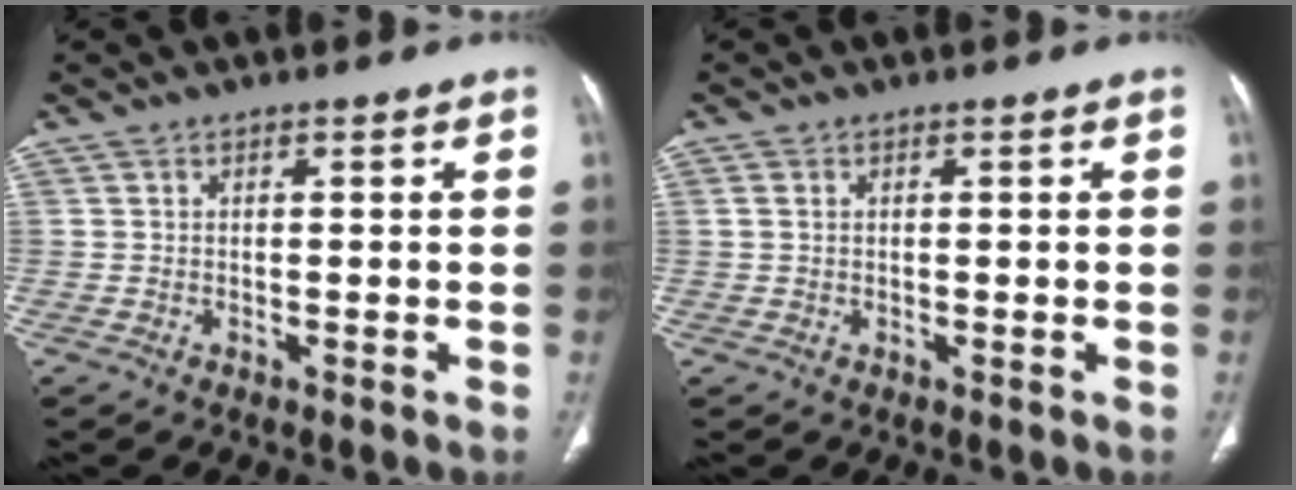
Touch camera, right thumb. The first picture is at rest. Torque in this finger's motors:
{"motor_torque": [-0.23, 0.14, -0.12, 0.08, -0.01]}